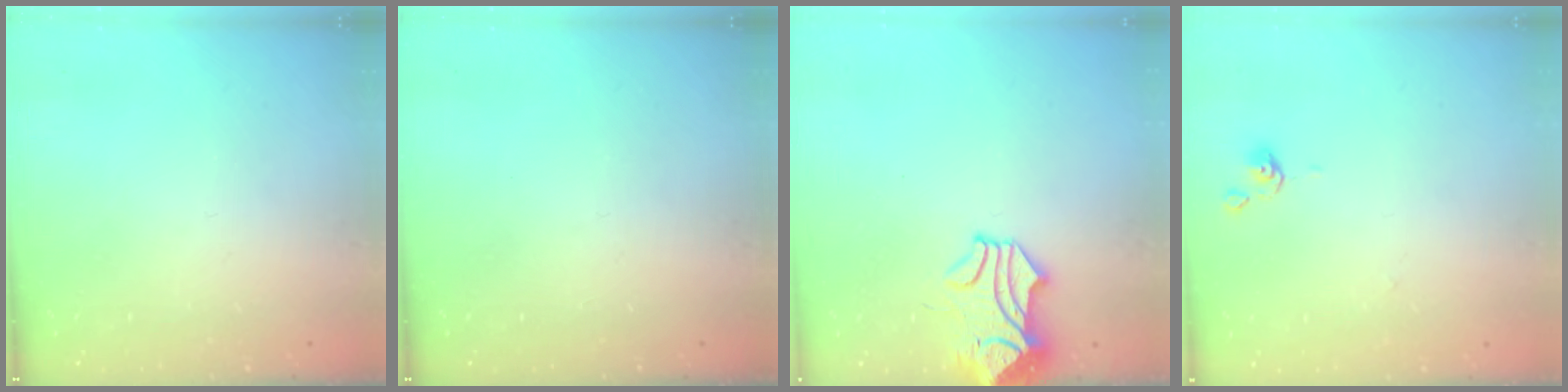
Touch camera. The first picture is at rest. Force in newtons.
{"total": 0.0}
{"total": 1.6, "press": 0.8, "slide": 1.3}
{"total": 0.0}